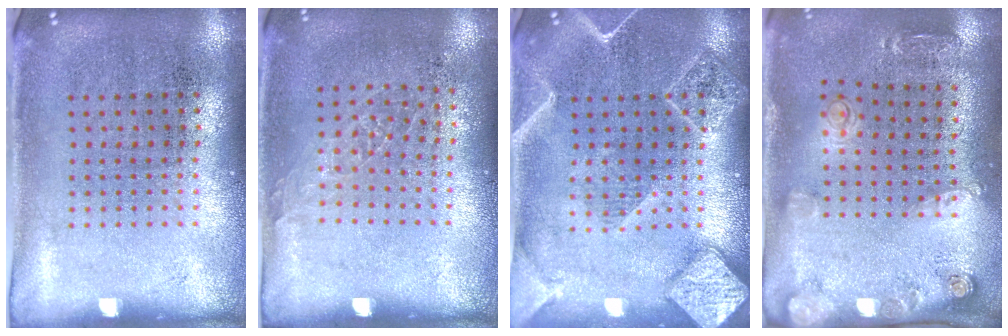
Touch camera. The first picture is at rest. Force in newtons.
{"total": 0.8, "press": 0.8, "slide": 0.3}
{"total": 2.1, "press": 2.1, "slide": 0.2}
{"total": 1.7, "press": 1.4, "slide": 1.0}